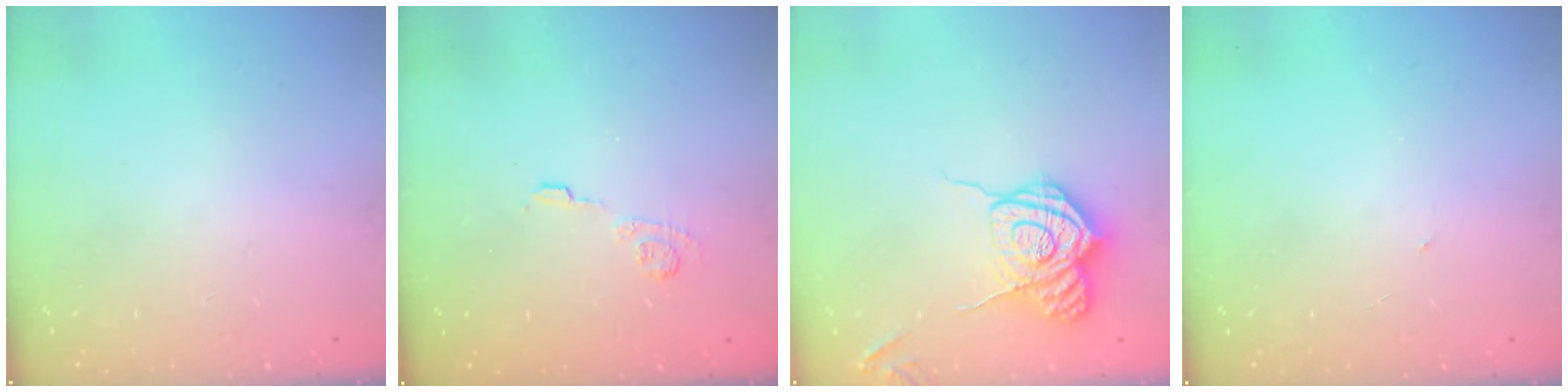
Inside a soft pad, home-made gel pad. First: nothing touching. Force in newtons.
{"total": 5.2, "press": 5.1, "slide": 0.9}
{"total": 14.2, "press": 14.1, "slide": 0.8}
{"total": 0.6, "press": 0.6, "slide": 0.1}